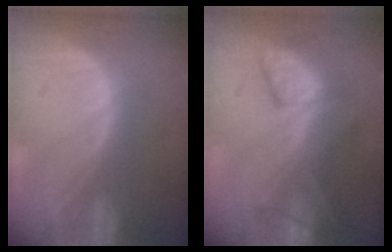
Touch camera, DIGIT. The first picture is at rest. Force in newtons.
{"total": 7.6, "press": 7.2, "slide": 2.4}